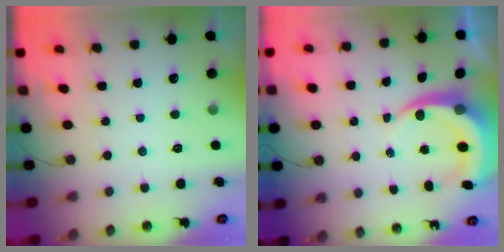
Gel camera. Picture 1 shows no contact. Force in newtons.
{"total": 7.7, "press": 7.6, "slide": 1.1}